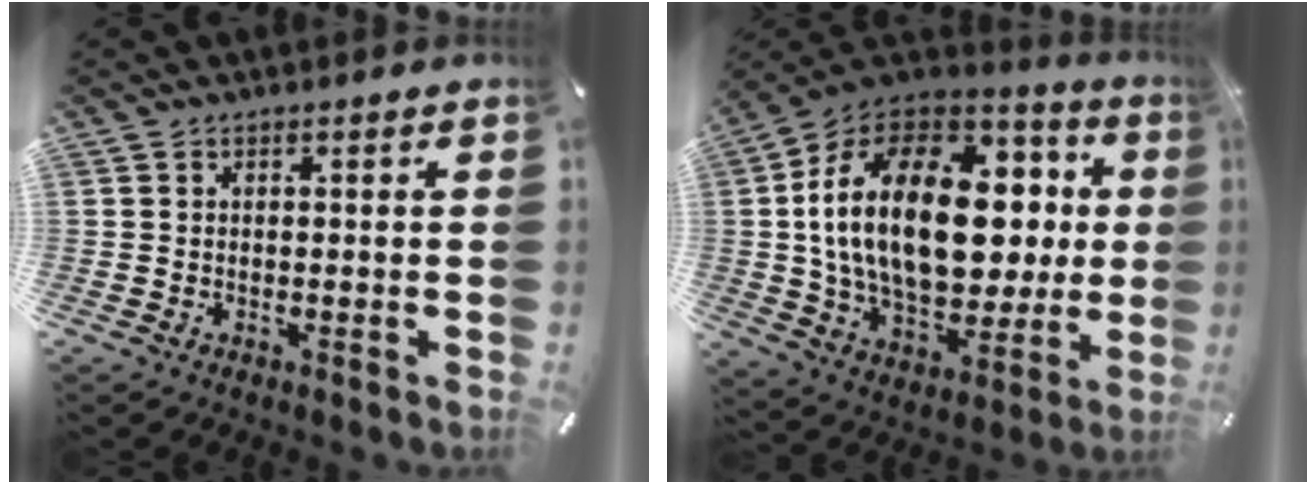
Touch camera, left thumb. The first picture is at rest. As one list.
[{"total": 27.5, "force": [2.0, 16.6, 21.8], "torque": [-0.421, 0.004, 0.037]}]